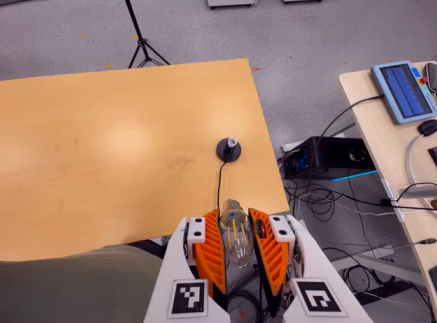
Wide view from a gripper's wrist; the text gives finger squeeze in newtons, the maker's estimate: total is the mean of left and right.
{"total": 22.3, "left": 24.7, "right": 19.9}